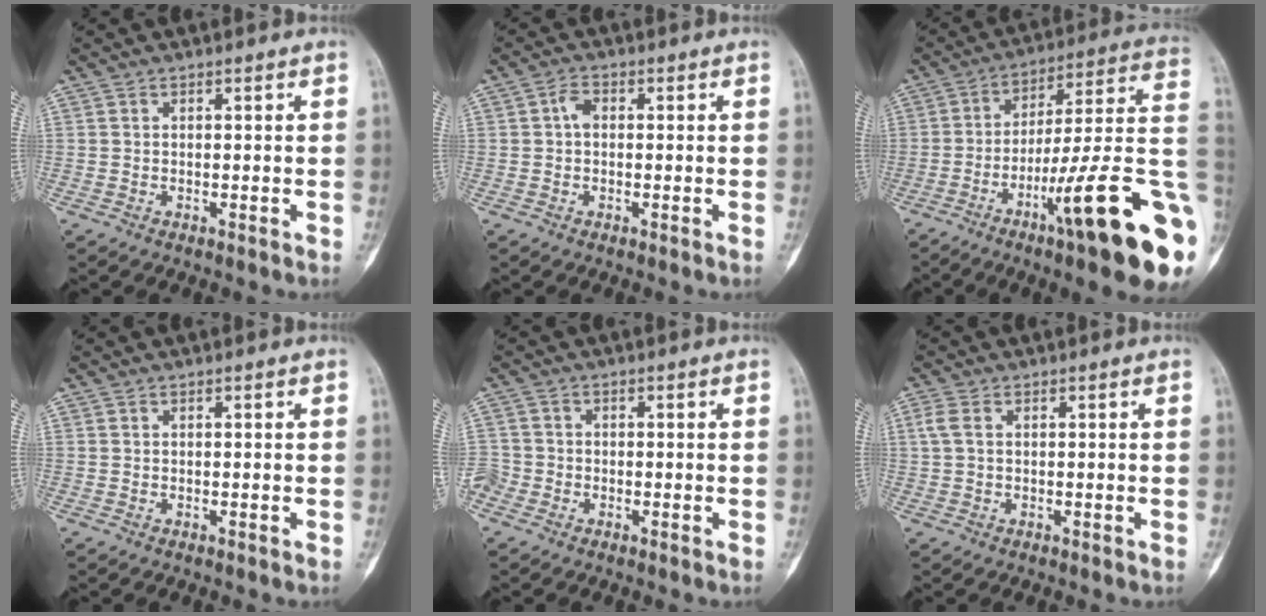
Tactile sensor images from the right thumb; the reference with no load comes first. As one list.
[{"total": 2.4, "force": [0.1, 1.6, 1.8], "torque": [-0.029, 0.008, -0.004]}, {"total": 25.2, "force": [-8.2, 3.4, 23.6], "torque": [-0.278, 0.035, -0.120]}, {"total": 0.0}, {"total": 3.4, "force": [-1.7, 2.9, 0.6], "torque": [-0.010, 0.012, -0.038]}, {"total": 2.6, "force": [0.5, 1.7, 2.0], "torque": [-0.059, 0.010, 0.010]}]